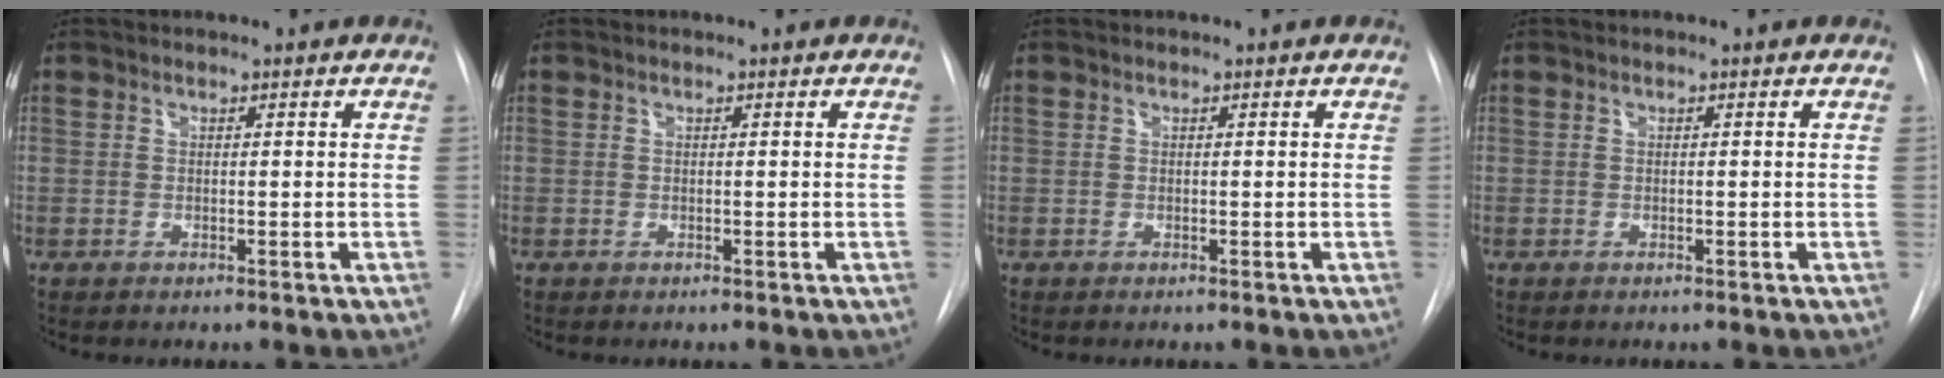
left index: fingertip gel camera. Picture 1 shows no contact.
{"total": 0.0}
{"total": 0.0}
{"total": 0.0}